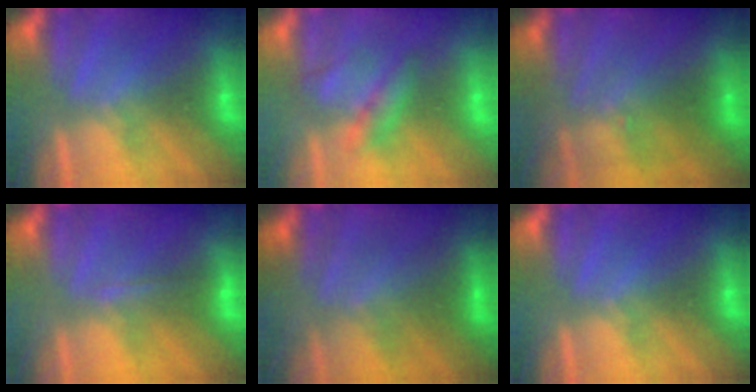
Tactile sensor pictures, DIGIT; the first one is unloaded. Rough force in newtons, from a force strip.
{"total": 2.2}
{"total": 2.7}
{"total": 1.8}
{"total": 4.6}
{"total": 0.0}